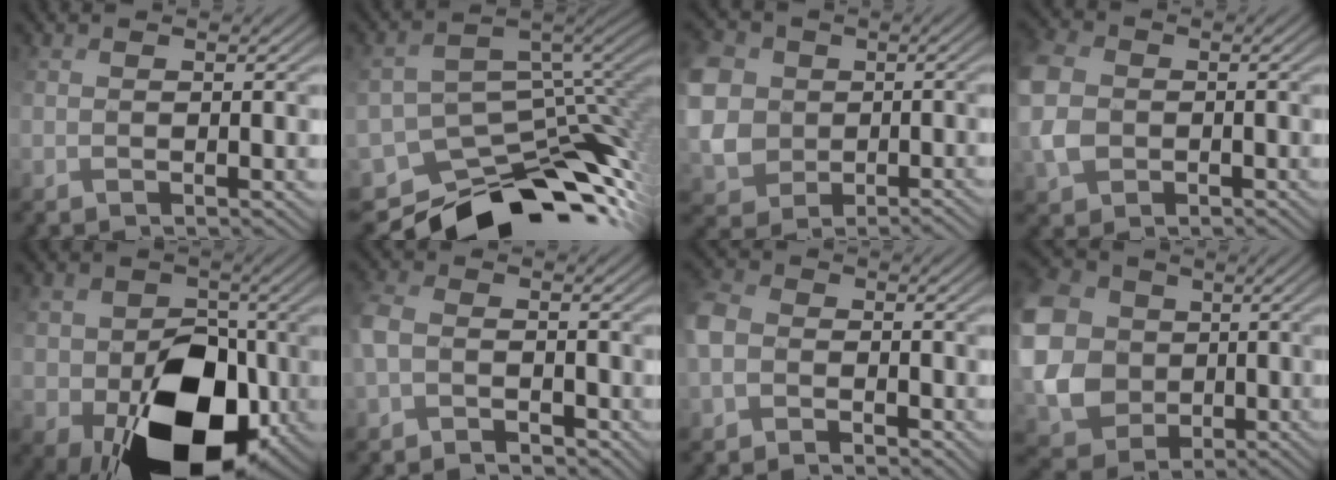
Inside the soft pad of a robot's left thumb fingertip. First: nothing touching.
{"total": 12.0, "force": [-7.2, 6.7, 6.8], "torque": [-0.129, -0.021, -0.086]}
{"total": 7.8, "force": [1.1, 7.0, 3.4], "torque": [-0.113, -0.003, 0.013]}
{"total": 5.3, "force": [-0.1, 4.6, 2.7], "torque": [-0.088, 0.008, -0.016]}
{"total": 15.6, "force": [-3.2, 11.3, 10.4], "torque": [-0.160, -0.047, -0.028]}
{"total": 2.1, "force": [-1.1, 1.6, 0.8], "torque": [-0.032, 0.006, -0.030]}
{"total": 3.0, "force": [-0.8, 2.6, 1.4], "torque": [-0.046, 0.008, -0.028]}
{"total": 12.4, "force": [2.0, 10.7, 5.9], "torque": [-0.201, -0.004, 0.031]}